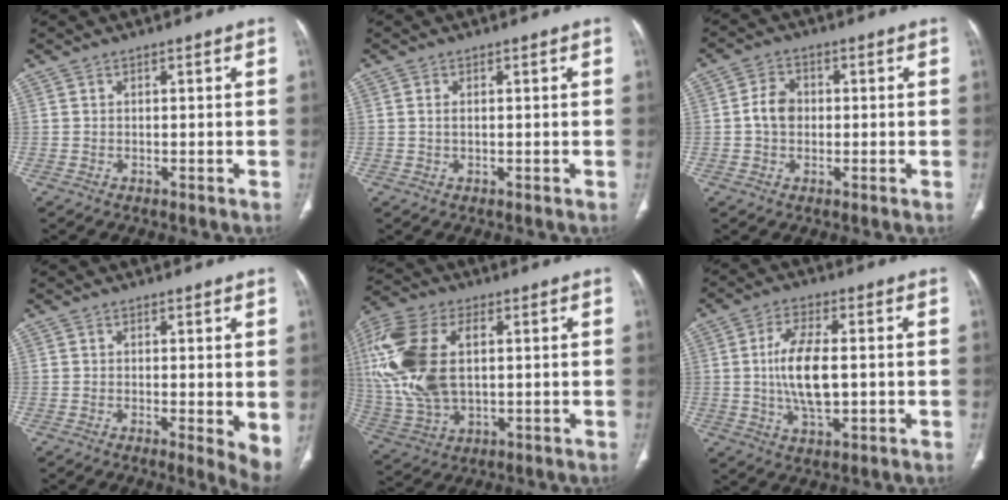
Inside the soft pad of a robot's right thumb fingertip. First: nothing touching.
{"total": 1.1, "force": [0.2, 0.6, 1.0], "torque": [-0.023, 0.001, 0.004]}
{"total": 4.9, "force": [-0.1, 3.9, 3.1], "torque": [-0.046, 0.012, -0.007]}
{"total": 4.8, "force": [0.1, 1.4, 4.6], "torque": [-0.064, -0.014, 0.001]}
{"total": 20.2, "force": [3.1, 11.4, 16.3], "torque": [-0.379, -0.001, 0.059]}
{"total": 10.6, "force": [0.1, 4.6, 9.5], "torque": [-0.182, -0.003, 0.003]}